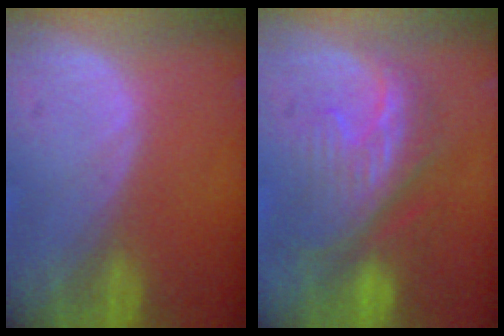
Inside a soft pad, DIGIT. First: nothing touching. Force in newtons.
{"total": 8.5, "press": 8.2, "slide": 2.3}